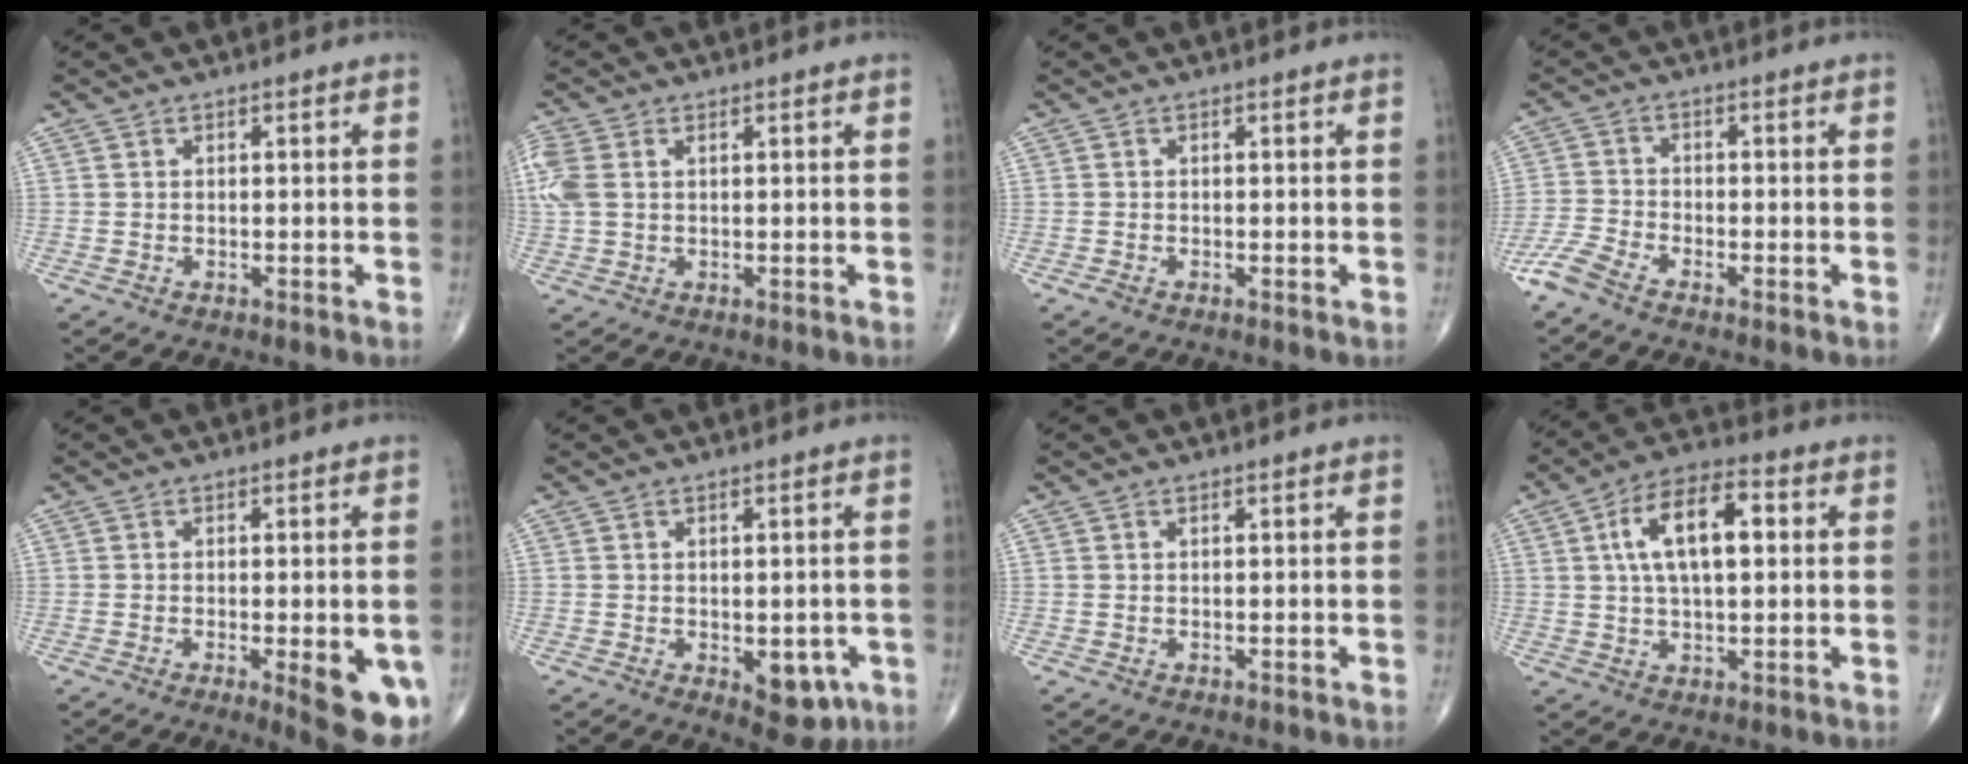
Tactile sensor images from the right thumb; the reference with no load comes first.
{"total": 7.0, "force": [1.5, 4.6, 5.1], "torque": [-0.155, 0.018, 0.037]}
{"total": 0.9, "force": [-0.5, 0.3, 0.6], "torque": [-0.012, -0.003, -0.012]}
{"total": 4.5, "force": [-3.8, 1.1, 2.1], "torque": [-0.060, 0.005, -0.087]}
{"total": 9.5, "force": [-3.0, 2.6, 8.7], "torque": [-0.099, -0.016, -0.033]}
{"total": 6.8, "force": [-2.2, 3.7, 5.3], "torque": [-0.040, -0.002, -0.017]}
{"total": 0.0}
{"total": 12.9, "force": [2.7, 6.1, 11.1], "torque": [-0.187, 0.018, 0.042]}